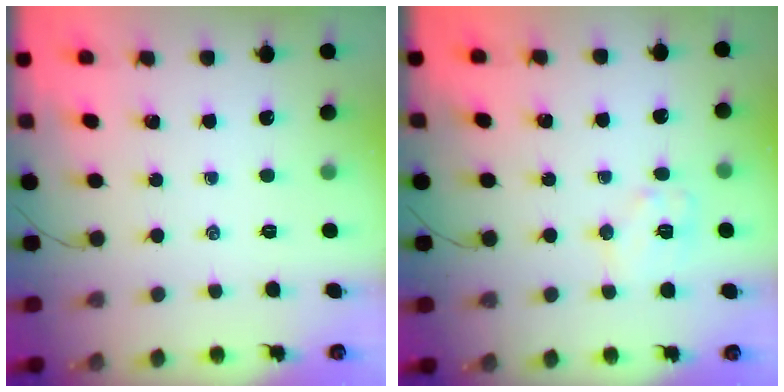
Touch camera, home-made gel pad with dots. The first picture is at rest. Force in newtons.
{"total": 8.1, "press": 8.0, "slide": 1.4}